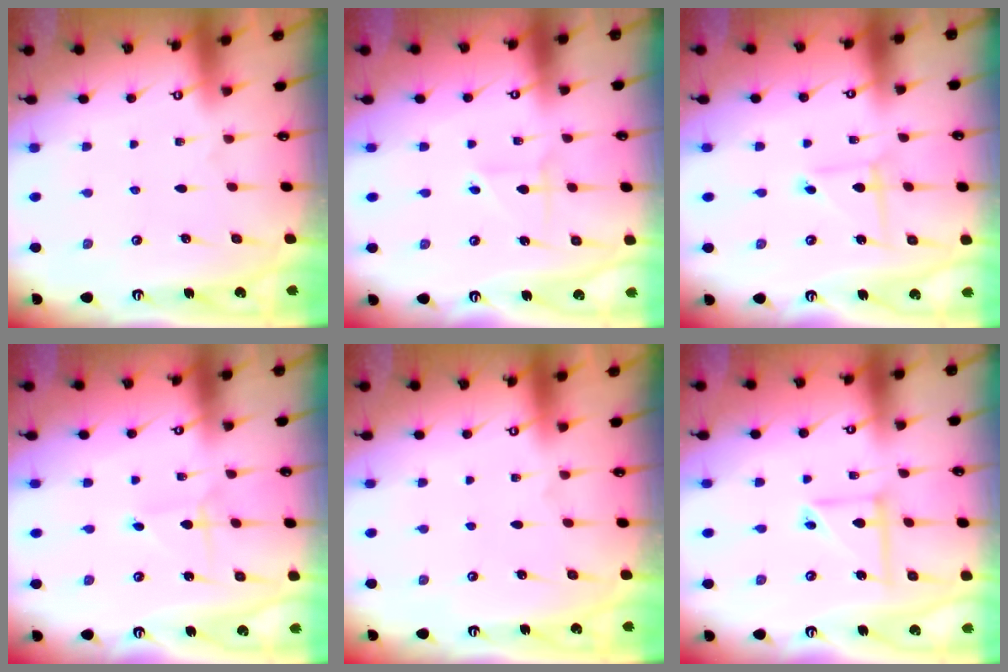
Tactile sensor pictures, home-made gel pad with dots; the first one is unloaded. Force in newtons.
{"total": 2.2, "press": 2.1, "slide": 0.8}
{"total": 2.4, "press": 2.4, "slide": 0.2}
{"total": 1.8, "press": 1.7, "slide": 0.2}
{"total": 0.0}
{"total": 6.7, "press": 6.7, "slide": 0.2}